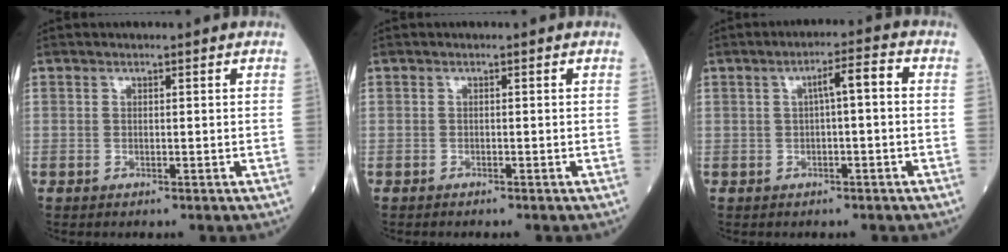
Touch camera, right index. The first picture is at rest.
{"total": 0.5, "force": [-0.5, 0.0, 0.2], "torque": [-0.005, -0.001, -0.010]}
{"total": 4.0, "force": [0.3, 0.6, 3.9], "torque": [-0.060, 0.016, 0.004]}